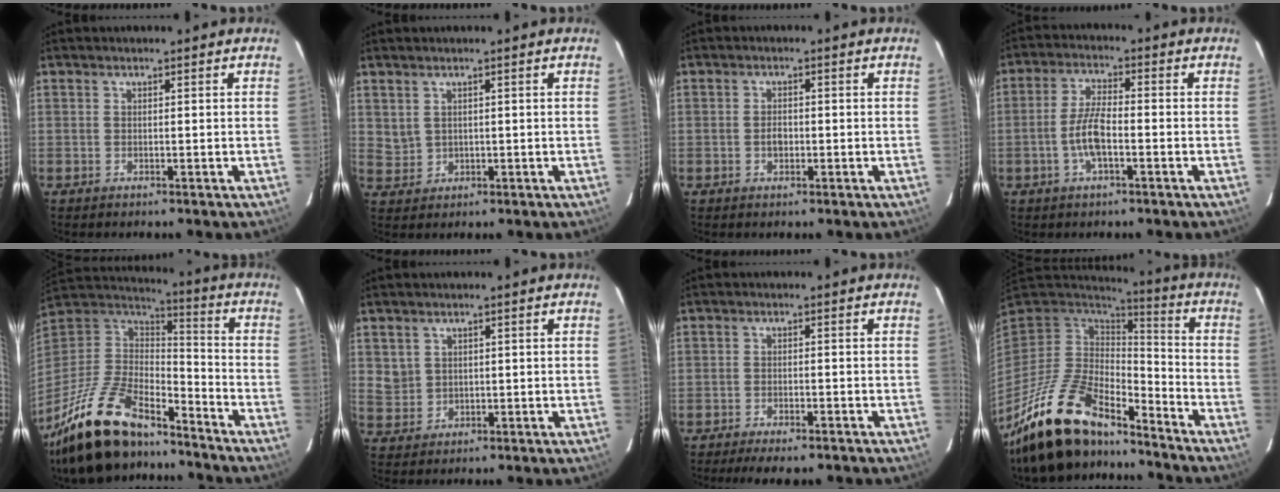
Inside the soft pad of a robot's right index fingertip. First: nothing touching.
{"total": 2.6, "force": [1.3, 2.1, 0.8], "torque": [-0.013, 0.004, 0.036]}
{"total": 2.1, "force": [-0.5, 1.6, 1.4], "torque": [-0.025, 0.004, -0.009]}
{"total": 6.4, "force": [-2.1, 1.9, 5.8], "torque": [-0.120, 0.005, -0.041]}
{"total": 26.0, "force": [-19.1, 10.0, 14.5], "torque": [-0.304, -0.021, -0.328]}
{"total": 3.5, "force": [1.2, 3.3, 0.6], "torque": [-0.005, 0.009, 0.032]}
{"total": 6.9, "force": [-5.6, 1.7, 3.6], "torque": [-0.087, -0.017, -0.087]}
{"total": 21.3, "force": [-16.4, 7.3, 11.5], "torque": [-0.231, -0.032, -0.291]}